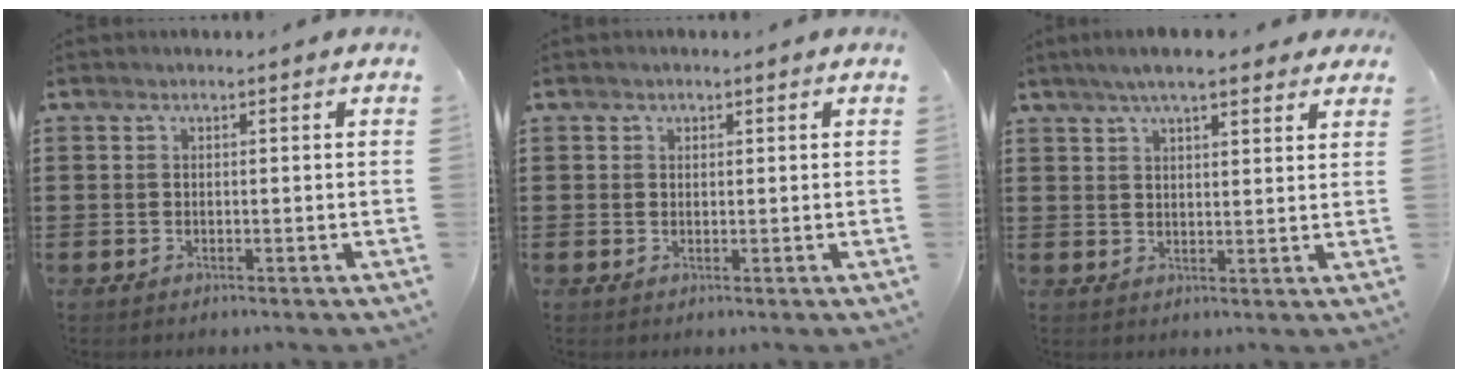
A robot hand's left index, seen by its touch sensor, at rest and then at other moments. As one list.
[{"total": 0.8, "force": [0.6, 0.6, 0.2], "torque": [-0.005, 0.002, 0.012]}, {"total": 5.6, "force": [4.5, 1.2, 3.1], "torque": [-0.071, 0.001, 0.080]}]